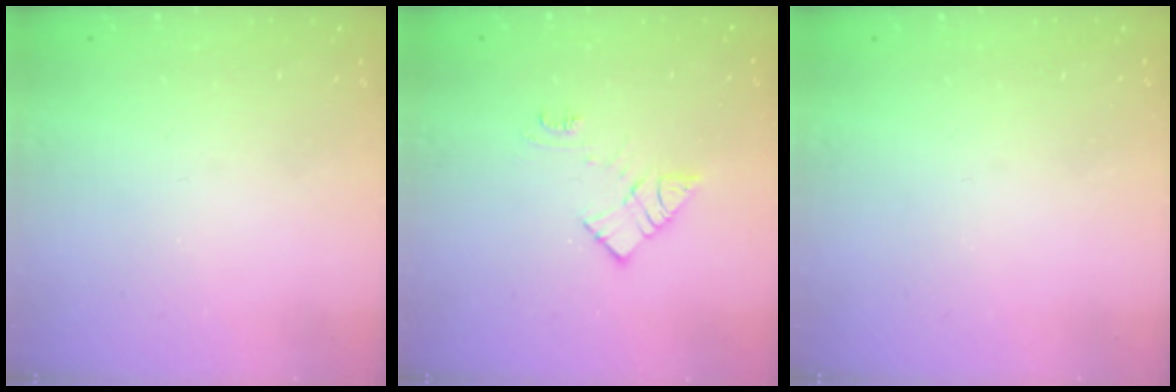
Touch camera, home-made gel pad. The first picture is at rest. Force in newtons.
{"total": 9.3, "press": 9.3, "slide": 0.5}
{"total": 0.0}